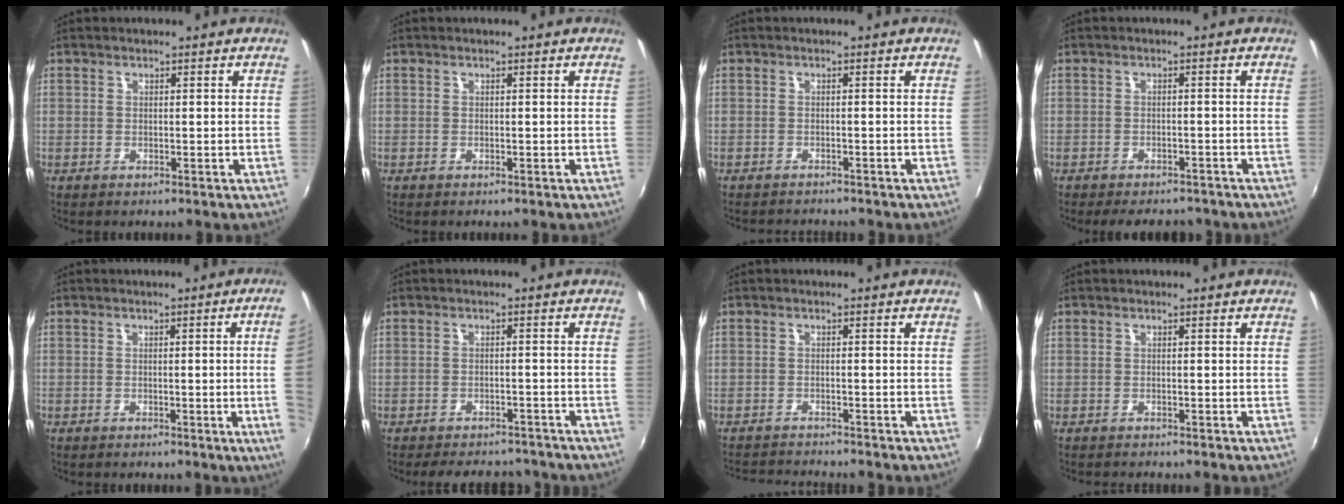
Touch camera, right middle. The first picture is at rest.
{"total": 0.0}
{"total": 3.2, "force": [-3.1, 0.4, 0.7], "torque": [-0.023, -0.011, -0.047]}
{"total": 8.5, "force": [-7.1, 3.1, 3.4], "torque": [-0.077, -0.011, -0.096]}
{"total": 6.1, "force": [-0.2, -1.8, 5.8], "torque": [-0.078, -0.011, 0.001]}
{"total": 11.2, "force": [-9.7, 3.9, 4.1], "torque": [-0.095, -0.003, -0.127]}
{"total": 4.9, "force": [-4.8, -0.1, 0.9], "torque": [-0.035, -0.007, -0.085]}
{"total": 1.3, "force": [-1.3, 0.0, 0.3], "torque": [-0.008, -0.008, -0.020]}